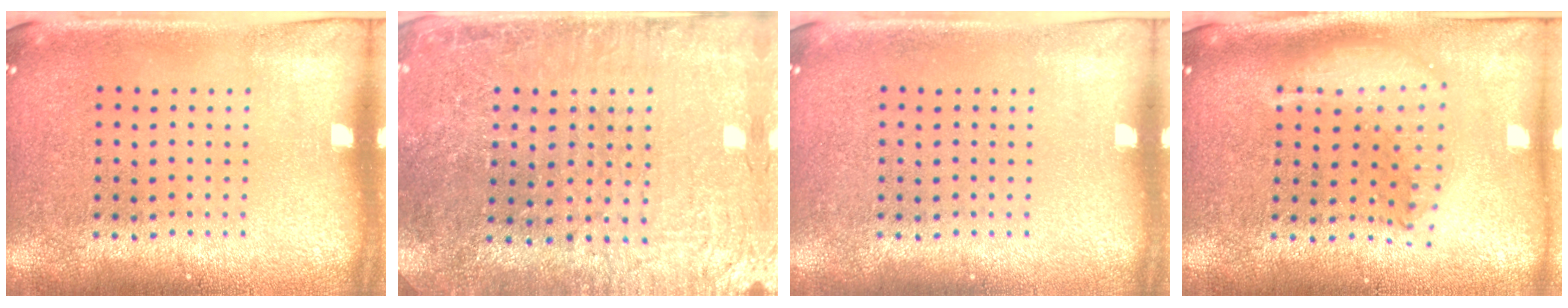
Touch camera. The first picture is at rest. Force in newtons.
{"total": 2.0, "press": 2.0, "slide": 0.3}
{"total": 0.0}
{"total": 2.1, "press": 1.6, "slide": 1.3}